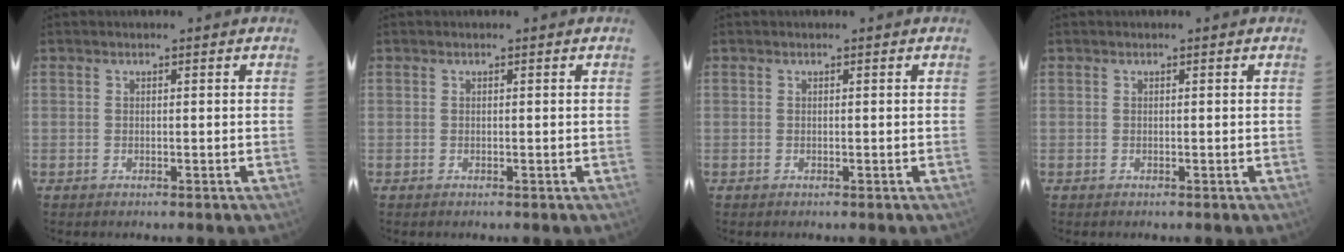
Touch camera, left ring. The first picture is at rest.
{"total": 0.0}
{"total": 0.0}
{"total": 0.0}